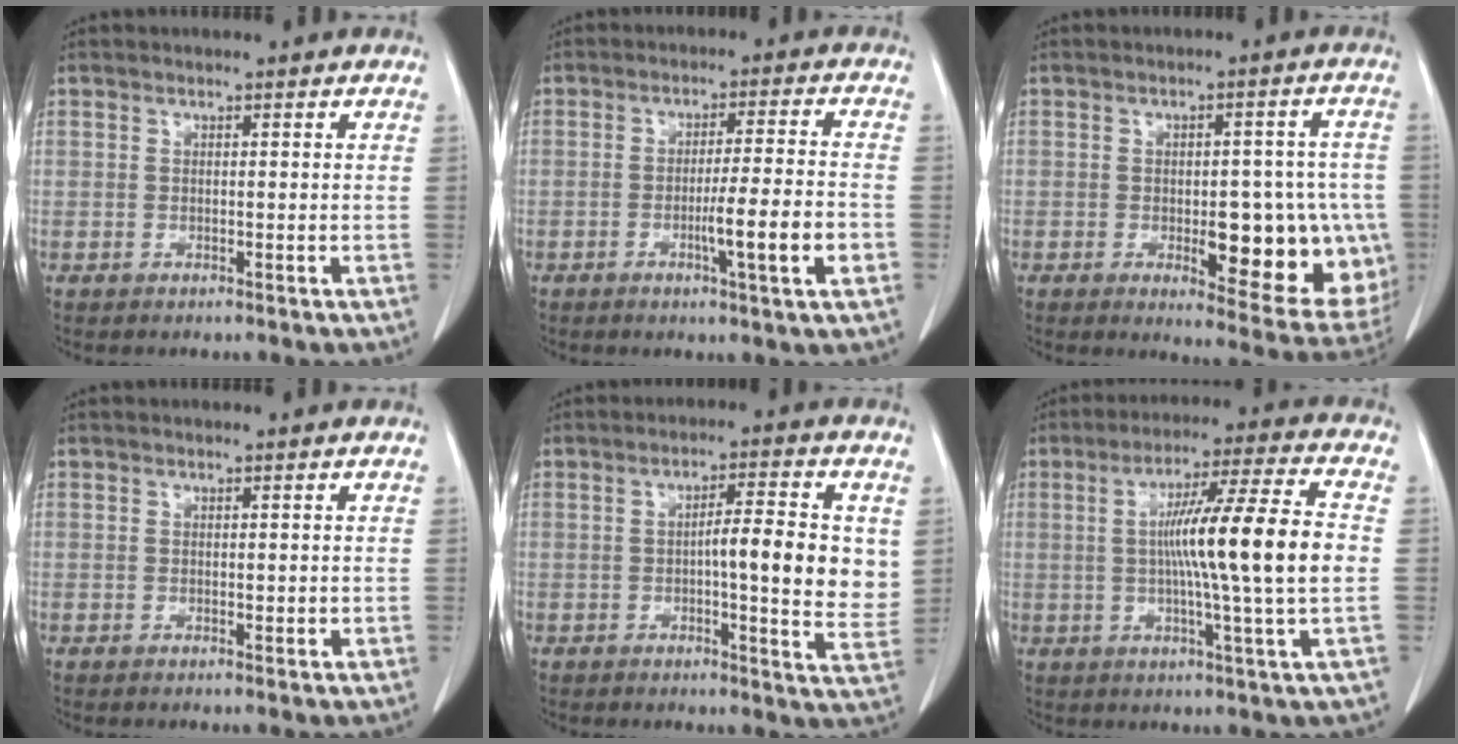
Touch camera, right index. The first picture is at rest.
{"total": 8.4, "force": [-2.8, -0.4, 7.9], "torque": [-0.121, -0.007, -0.045]}
{"total": 15.6, "force": [-3.2, 5.7, 14.1], "torque": [-0.113, 0.014, -0.018]}
{"total": 1.1, "force": [-0.1, 0.5, 1.0], "torque": [-0.012, -0.001, 0.001]}
{"total": 10.2, "force": [0.9, 1.8, 10.0], "torque": [-0.134, 0.005, 0.009]}
{"total": 15.3, "force": [0.0, -1.0, 15.3], "torque": [-0.254, 0.004, -0.005]}